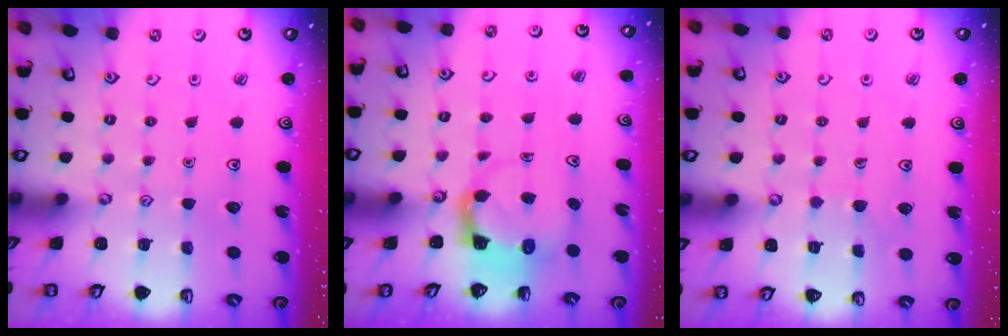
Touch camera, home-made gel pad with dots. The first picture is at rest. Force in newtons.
{"total": 3.8, "press": 3.8, "slide": 0.4}
{"total": 4.9, "press": 4.8, "slide": 0.3}